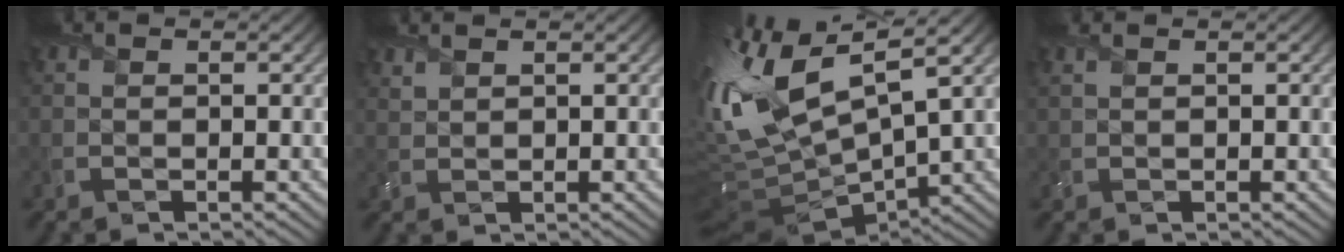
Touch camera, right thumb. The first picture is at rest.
{"total": 1.5, "force": [1.4, 0.3, 0.3], "torque": [-0.017, 0.003, 0.036]}
{"total": 14.6, "force": [4.0, 5.3, 13.0], "torque": [-0.300, 0.010, 0.075]}
{"total": 0.9, "force": [0.8, 0.1, 0.4], "torque": [-0.016, 0.005, 0.019]}